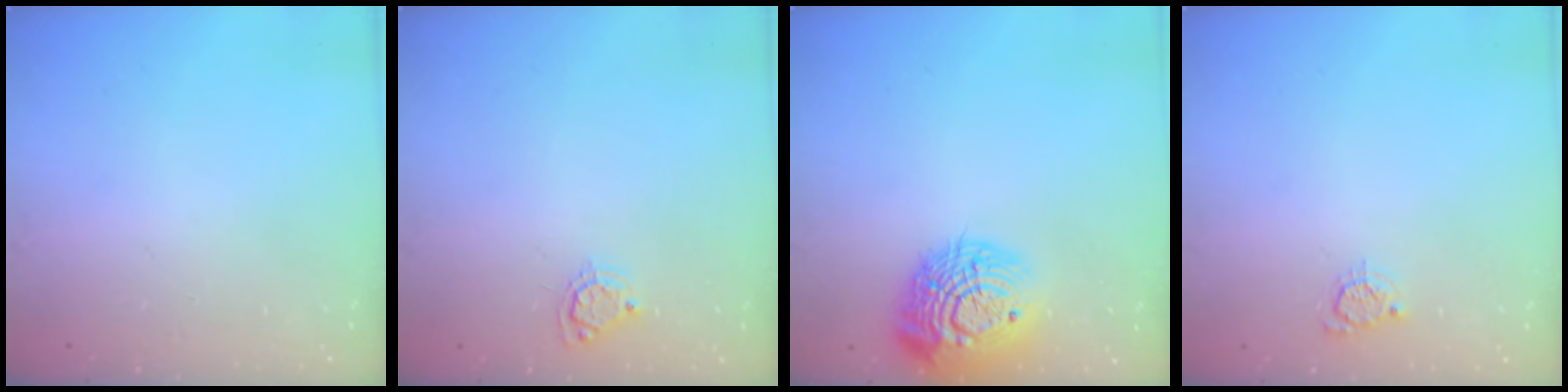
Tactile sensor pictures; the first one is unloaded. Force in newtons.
{"total": 5.4, "press": 5.4, "slide": 0.4}
{"total": 17.9, "press": 17.8, "slide": 1.3}
{"total": 3.3, "press": 3.3, "slide": 0.4}